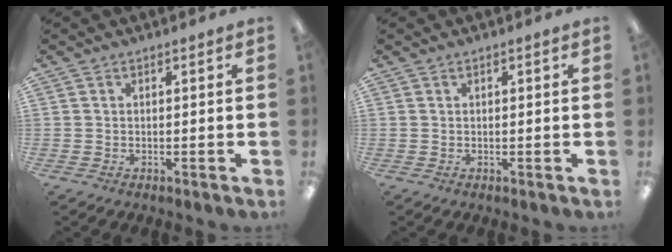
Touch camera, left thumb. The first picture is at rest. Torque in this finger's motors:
{"motor_torque": [-0.33, -0.19, -0.04, -0.09, -0.01]}